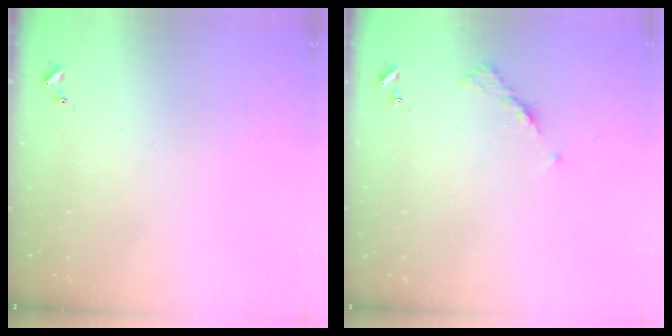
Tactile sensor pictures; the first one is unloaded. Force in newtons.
{"total": 5.3, "press": 5.2, "slide": 0.7}